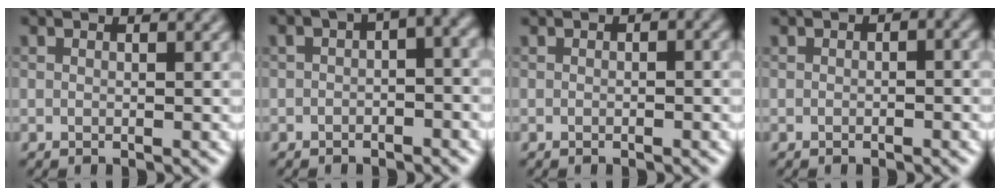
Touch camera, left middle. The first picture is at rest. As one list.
[{"total": 5.2, "force": [0.9, 2.4, 4.6], "torque": [-0.051, 0.015, 0.002]}, {"total": 1.3, "force": [0.2, 0.9, 0.9], "torque": [-0.008, 0.000, 0.003]}, {"total": 1.9, "force": [0.3, 1.3, 1.3], "torque": [-0.009, 0.000, 0.005]}]